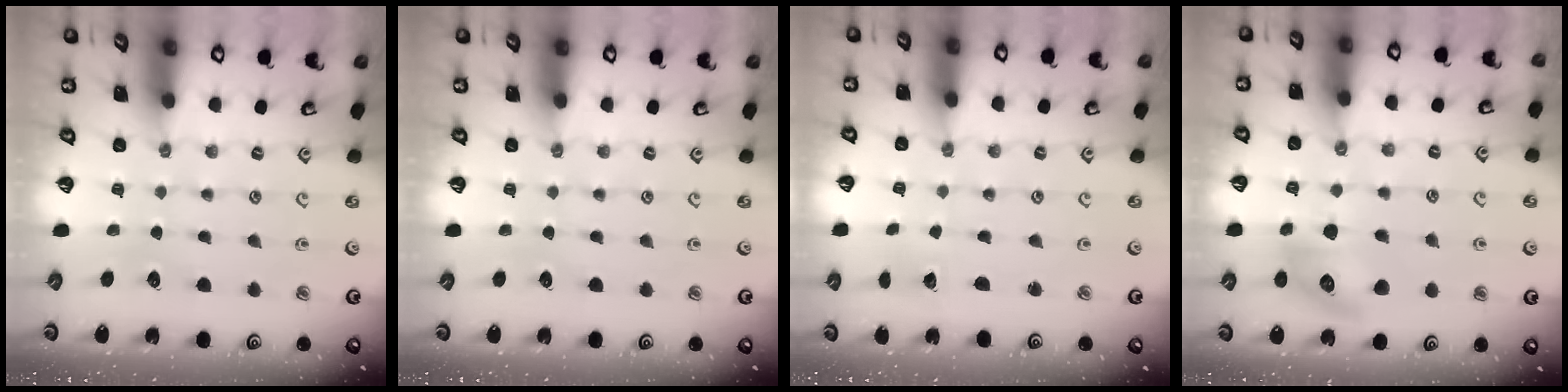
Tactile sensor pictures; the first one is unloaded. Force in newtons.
{"total": 0.0}
{"total": 2.2, "press": 2.2, "slide": 0.2}
{"total": 12.2, "press": 12.1, "slide": 0.9}